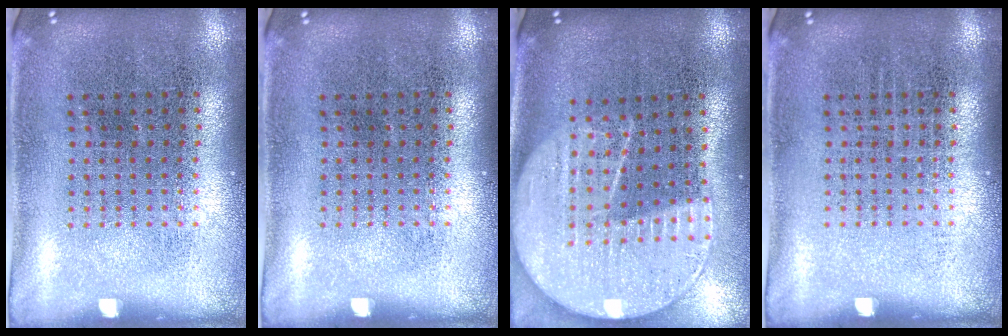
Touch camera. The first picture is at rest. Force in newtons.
{"total": 0.0}
{"total": 2.2, "press": 1.9, "slide": 1.0}
{"total": 0.0}